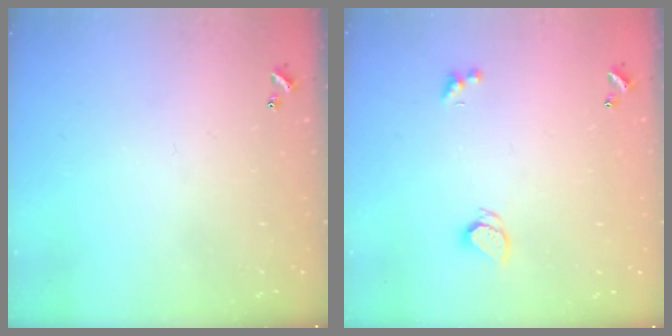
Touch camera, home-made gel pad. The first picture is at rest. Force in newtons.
{"total": 1.7, "press": 1.7, "slide": 0.2}